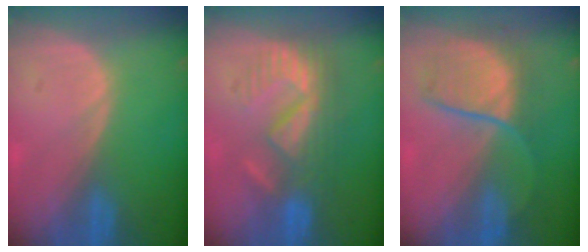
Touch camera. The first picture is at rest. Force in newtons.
{"total": 9.0, "press": 8.1, "slide": 4.0}
{"total": 7.6, "press": 7.6, "slide": 0.6}